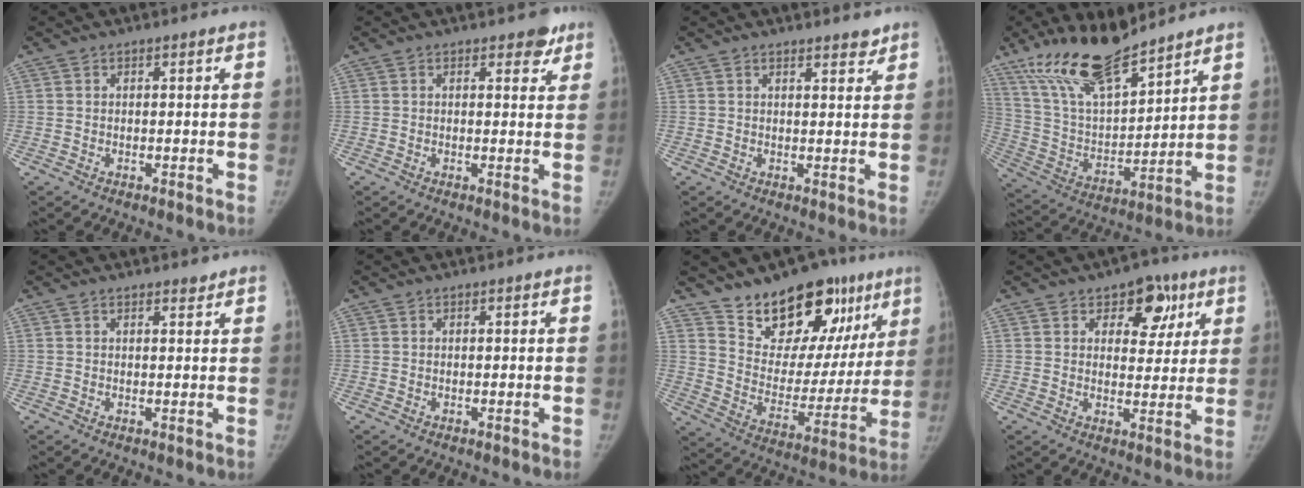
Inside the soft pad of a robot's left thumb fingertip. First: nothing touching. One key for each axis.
{"total": 3.1, "fx": 2.2, "fy": 1.7, "fz": 1.4, "tx": 0.008, "ty": -0.010, "tz": 0.025}
{"total": 2.8, "fx": 2.4, "fy": 0.9, "fz": 1.2, "tx": -0.001, "ty": -0.016, "tz": 0.033}
{"total": 18.4, "fx": 14.1, "fy": 5.7, "fz": 10.4, "tx": -0.161, "ty": -0.069, "tz": 0.273}
{"total": 1.6, "fx": 1.4, "fy": 0.6, "fz": 0.4, "tx": 0.005, "ty": -0.009, "tz": 0.019}
{"total": 0.0}
{"total": 22.7, "fx": 14.9, "fy": 12.4, "fz": 11.8, "tx": -0.113, "ty": -0.066, "tz": 0.236}
{"total": 9.0, "fx": 4.6, "fy": 5.8, "fz": 5.2, "tx": -0.022, "ty": -0.017, "tz": 0.062}